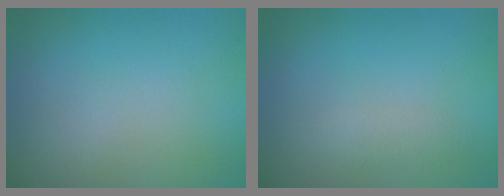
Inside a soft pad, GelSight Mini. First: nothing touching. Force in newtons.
{"total": 0.8, "press": 0.8, "slide": 0.0}